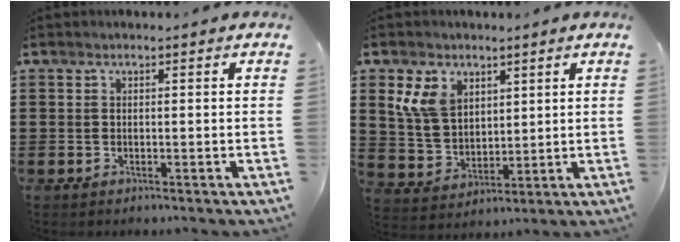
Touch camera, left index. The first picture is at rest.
{"total": 7.5, "force": [3.6, 5.6, 3.4], "torque": [-0.105, 0.011, 0.068]}